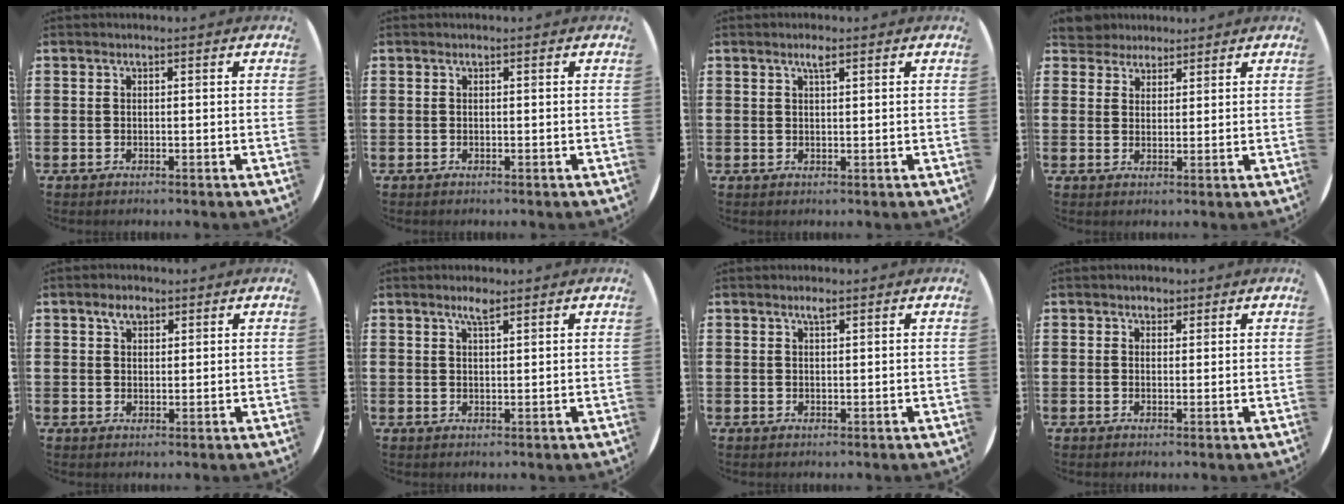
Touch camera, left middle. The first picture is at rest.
{"total": 0.0}
{"total": 1.6, "force": [1.1, 0.2, 1.1], "torque": [-0.024, 0.003, 0.020]}
{"total": 3.7, "force": [3.4, 1.4, -0.1], "torque": [-0.011, 0.001, 0.068]}
{"total": 2.6, "force": [1.8, 1.6, 1.1], "torque": [-0.008, -0.001, 0.031]}
{"total": 2.3, "force": [1.8, 0.3, 1.5], "torque": [-0.031, 0.003, 0.031]}
{"total": 1.1, "force": [0.9, 0.1, 0.6], "torque": [-0.014, -0.001, 0.016]}
{"total": 1.2, "force": [1.0, 0.6, 0.1], "torque": [-0.003, 0.003, 0.019]}